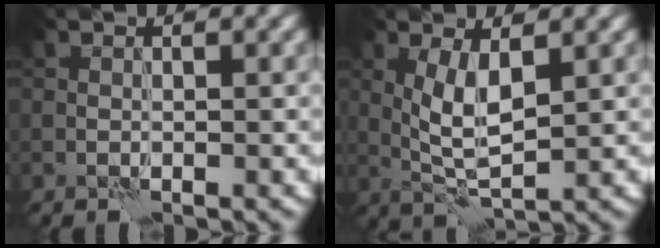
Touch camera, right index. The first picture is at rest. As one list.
[{"total": 3.9, "force": [1.1, 1.3, 3.6], "torque": [-0.078, -0.002, 0.023]}]